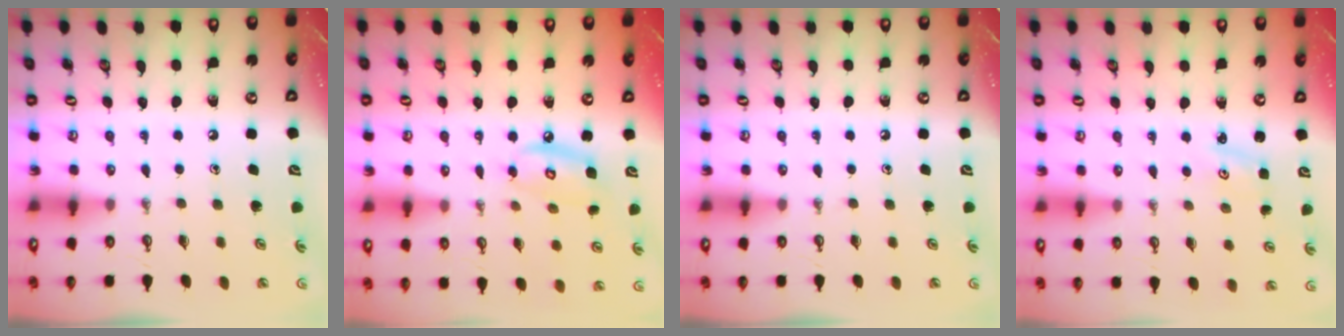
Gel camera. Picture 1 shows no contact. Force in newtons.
{"total": 8.1, "press": 8.1, "slide": 0.7}
{"total": 0.0}
{"total": 1.8, "press": 1.7, "slide": 0.3}